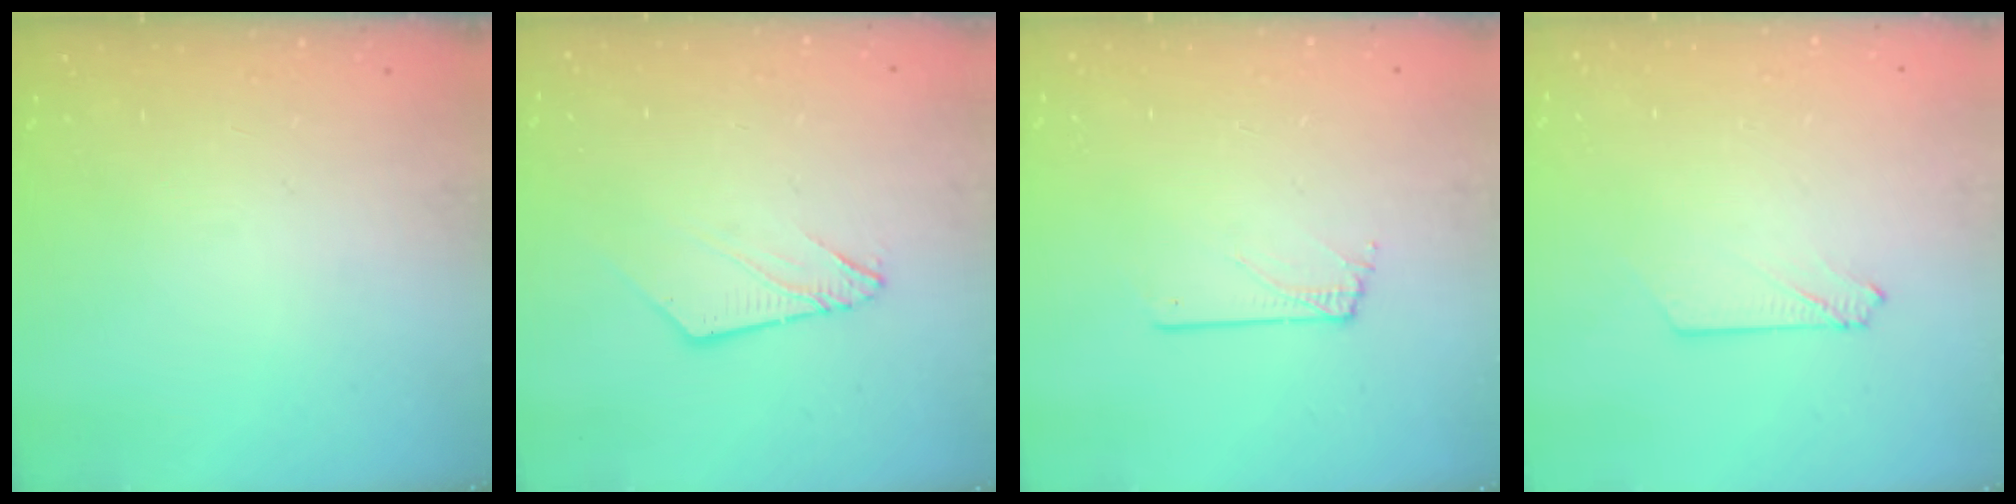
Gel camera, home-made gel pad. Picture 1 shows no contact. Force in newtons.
{"total": 5.8, "press": 5.8, "slide": 0.3}
{"total": 0.6, "press": 0.6, "slide": 0.1}
{"total": 2.6, "press": 2.6, "slide": 0.3}